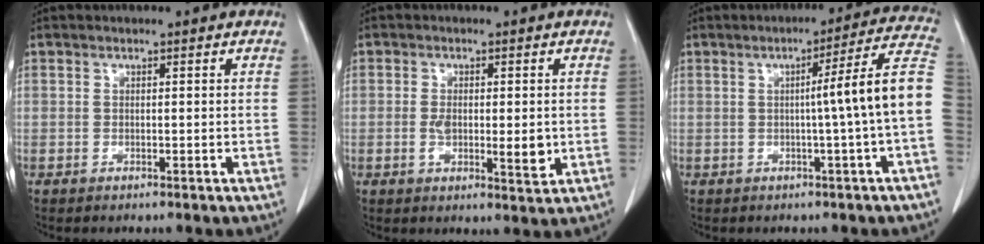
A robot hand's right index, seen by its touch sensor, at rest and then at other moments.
{"total": 6.1, "force": [-0.7, 2.2, 5.6], "torque": [-0.090, -0.009, -0.009]}
{"total": 10.5, "force": [-0.7, -2.0, 10.3], "torque": [-0.127, 0.018, -0.014]}